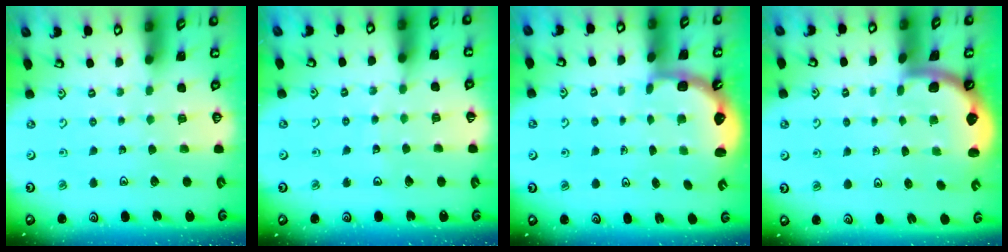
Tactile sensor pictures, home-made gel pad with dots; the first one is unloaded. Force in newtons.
{"total": 3.9, "press": 3.8, "slide": 0.2}
{"total": 2.6, "press": 2.2, "slide": 1.4}
{"total": 1.6, "press": 1.6, "slide": 0.1}